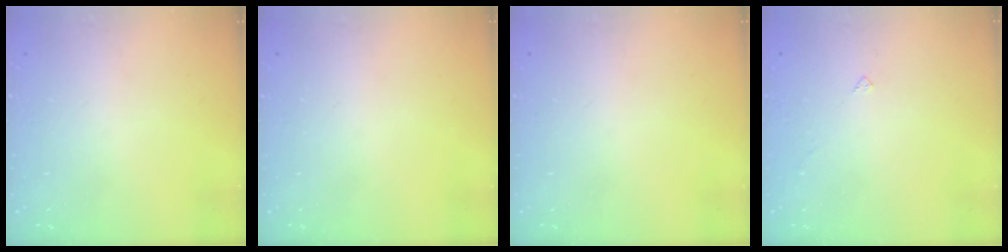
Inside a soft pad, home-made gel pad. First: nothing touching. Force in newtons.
{"total": 0.0}
{"total": 0.0}
{"total": 2.3, "press": 2.3, "slide": 0.5}